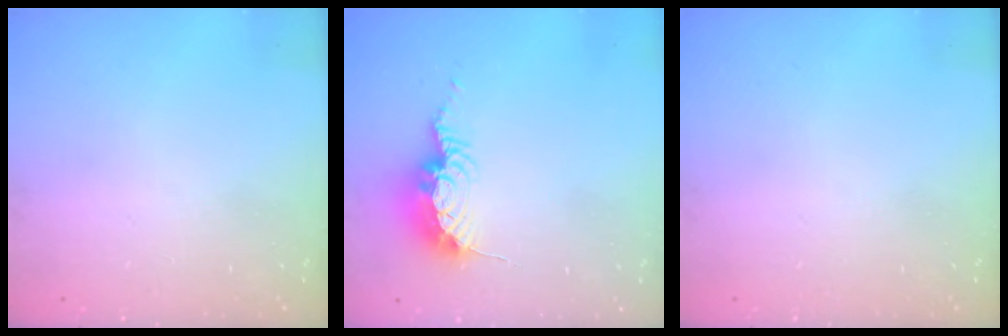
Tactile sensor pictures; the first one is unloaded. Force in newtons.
{"total": 9.2, "press": 9.2, "slide": 0.3}
{"total": 0.0}